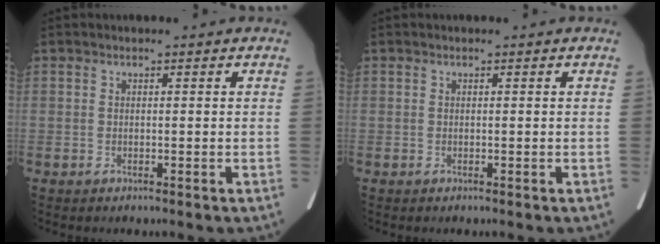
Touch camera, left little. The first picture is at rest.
{"total": 0.0}